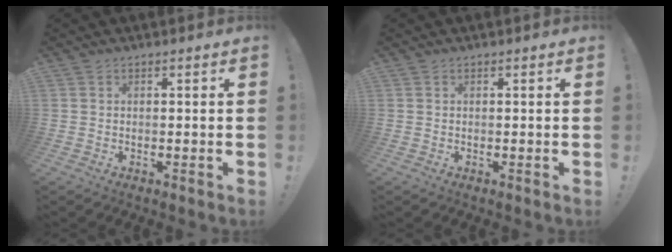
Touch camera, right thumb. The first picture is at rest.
{"total": 0.0}